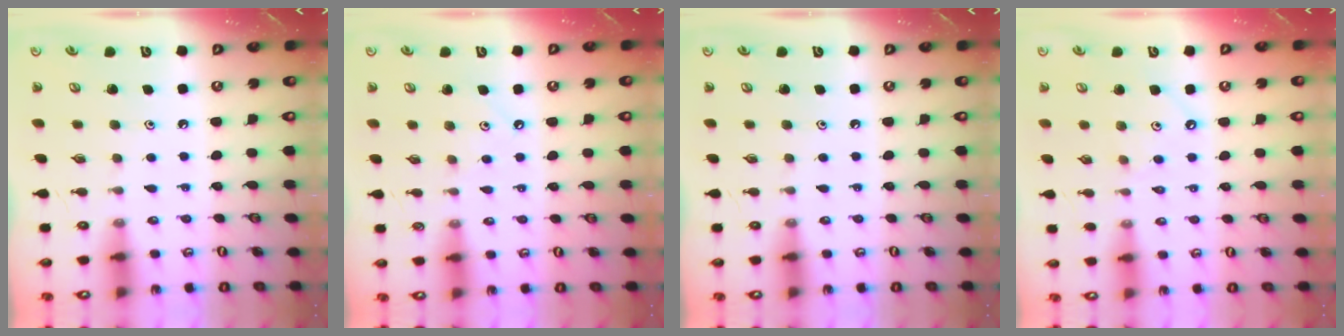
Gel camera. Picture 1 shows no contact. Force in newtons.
{"total": 3.0, "press": 3.0, "slide": 0.4}
{"total": 0.0}
{"total": 2.5, "press": 2.5, "slide": 0.5}